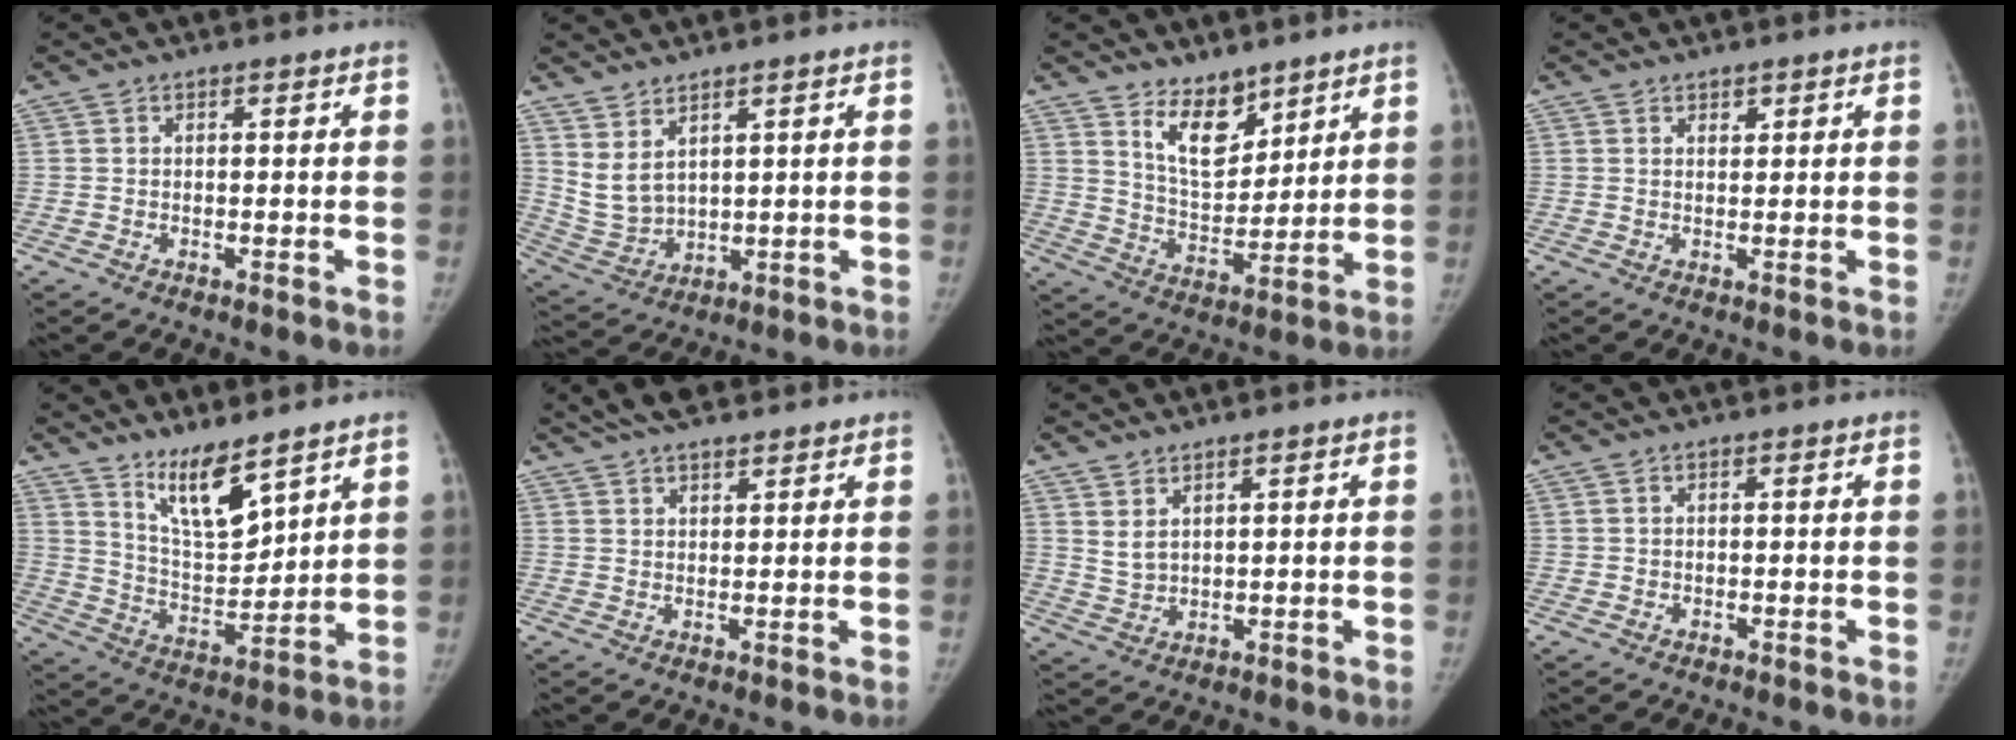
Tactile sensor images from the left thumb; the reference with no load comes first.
{"total": 6.4, "force": [3.7, 3.2, 4.1], "torque": [-0.071, -0.028, 0.092]}
{"total": 9.7, "force": [6.6, 4.9, 5.0], "torque": [-0.055, -0.059, 0.125]}
{"total": 1.3, "force": [0.8, 0.8, 0.6], "torque": [0.000, -0.004, 0.012]}
{"total": 10.6, "force": [7.7, 3.0, 6.7], "torque": [-0.101, -0.068, 0.154]}
{"total": 8.4, "force": [6.7, 2.7, 4.2], "torque": [-0.056, 0.004, 0.117]}
{"total": 3.1, "force": [2.0, 1.6, 1.9], "torque": [-0.031, -0.016, 0.047]}
{"total": 0.6, "force": [-0.1, 0.6, -0.1], "torque": [0.005, 0.004, -0.004]}